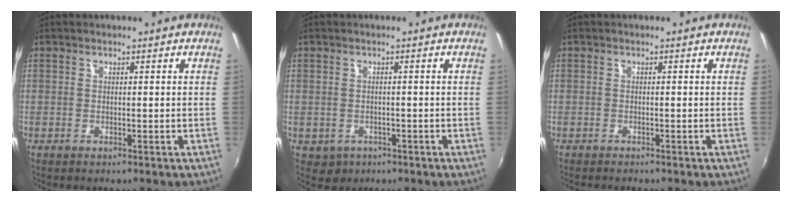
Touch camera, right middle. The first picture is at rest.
{"total": 2.9, "force": [-0.9, 2.5, 0.9], "torque": [-0.025, -0.004, -0.006]}
{"total": 1.2, "force": [-1.2, 0.0, 0.3], "torque": [-0.008, -0.009, -0.020]}